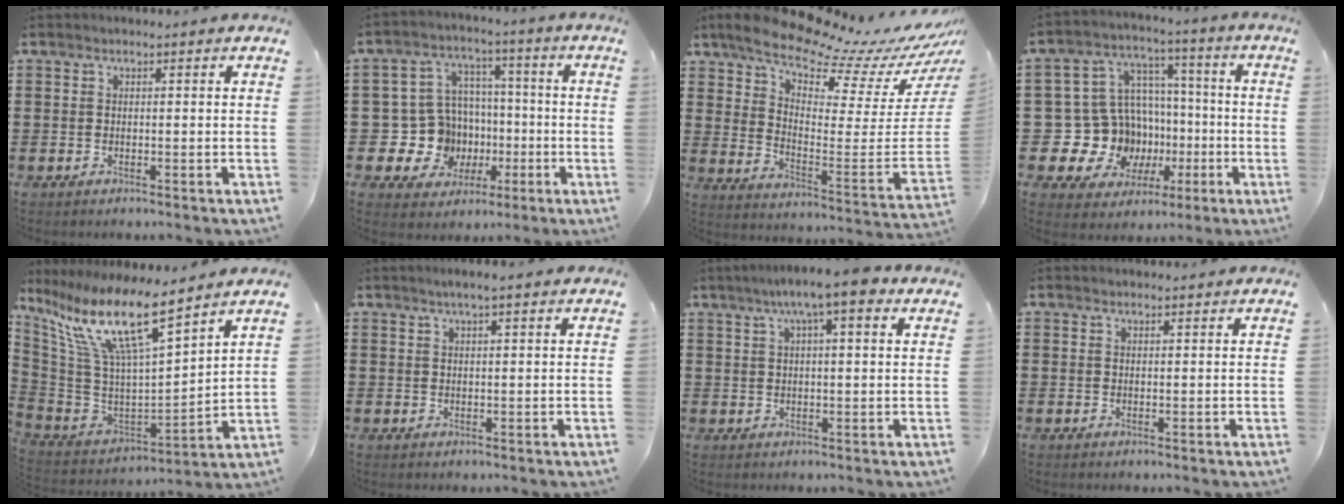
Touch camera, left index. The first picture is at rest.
{"total": 11.3, "force": [-1.7, 10.6, 3.5], "torque": [-0.128, 0.001, -0.020]}
{"total": 11.2, "force": [9.4, 2.1, 5.6], "torque": [-0.110, -0.089, 0.152]}
{"total": 16.1, "force": [-3.8, 14.4, 6.3], "torque": [-0.175, -0.007, -0.036]}
{"total": 14.2, "force": [8.7, 2.6, 11.0], "torque": [-0.251, -0.057, 0.143]}
{"total": 2.1, "force": [1.4, 0.0, 1.6], "torque": [-0.032, 0.002, 0.025]}
{"total": 7.3, "force": [4.1, 1.2, 5.9], "torque": [-0.106, 0.002, 0.066]}
{"total": 0.7, "force": [0.7, 0.2, 0.2], "torque": [-0.004, 0.001, 0.014]}